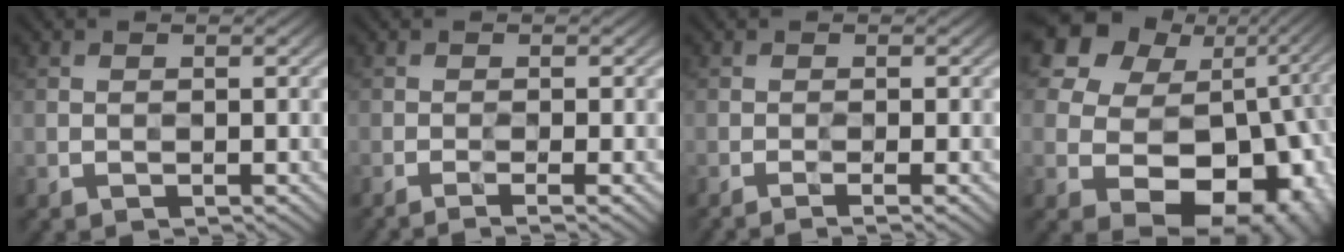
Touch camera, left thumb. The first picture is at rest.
{"total": 2.5, "force": [-1.6, -0.3, 1.9], "torque": [-0.036, 0.003, -0.031]}
{"total": 2.3, "force": [-1.4, -0.3, 1.8], "torque": [-0.035, 0.002, -0.025]}
{"total": 17.6, "force": [0.9, 14.7, 9.7], "torque": [-0.157, 0.001, 0.042]}